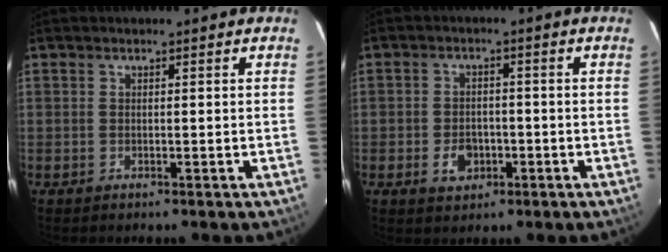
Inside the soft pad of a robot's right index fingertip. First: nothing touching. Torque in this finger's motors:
{"motor_torque": [0.06, -0.02, 0.04, 0.01]}